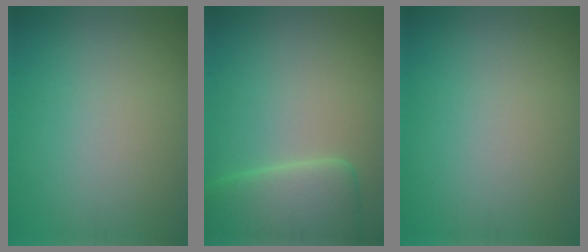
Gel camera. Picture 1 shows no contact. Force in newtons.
{"total": 5.0, "press": 4.9, "slide": 0.6}
{"total": 0.0}